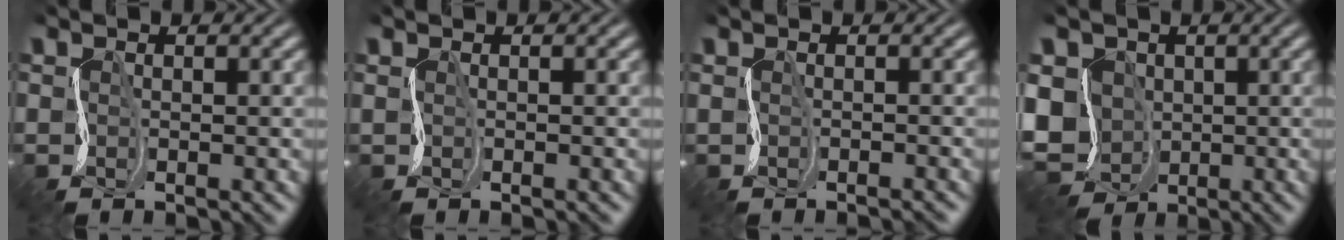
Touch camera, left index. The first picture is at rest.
{"total": 0.8, "force": [0.3, 0.2, 0.7], "torque": [-0.015, -0.002, -0.001]}
{"total": 0.9, "force": [-0.4, 0.3, 0.8], "torque": [-0.013, -0.009, -0.016]}
{"total": 8.3, "force": [-1.6, 6.5, 4.9], "torque": [-0.083, -0.005, -0.048]}